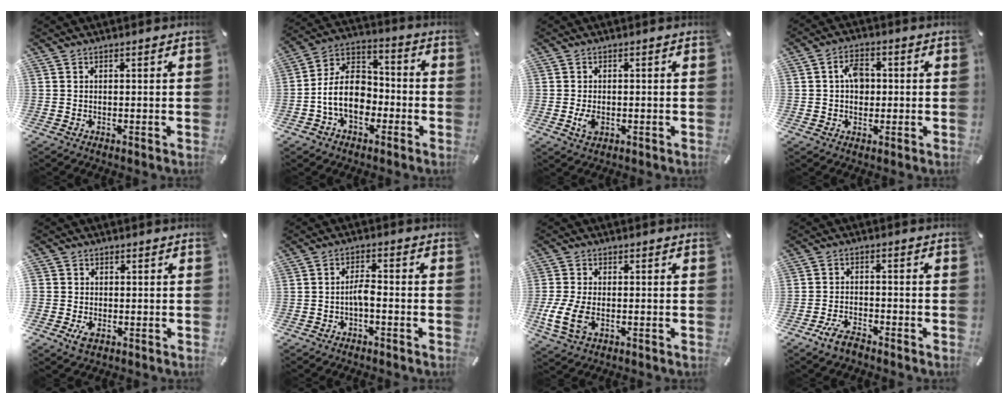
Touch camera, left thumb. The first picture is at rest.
{"total": 12.9, "force": [-4.0, 9.4, 7.9], "torque": [-0.167, 0.024, -0.073]}
{"total": 3.1, "force": [-0.6, 1.8, 2.4], "torque": [-0.063, -0.006, -0.014]}
{"total": 5.6, "force": [0.4, 4.0, 3.9], "torque": [-0.060, 0.006, 0.004]}
{"total": 4.5, "force": [-1.4, 4.1, 1.3], "torque": [-0.020, 0.010, -0.025]}
{"total": 3.8, "force": [-1.5, 1.3, 3.2], "torque": [-0.064, 0.008, -0.030]}
{"total": 7.9, "force": [-2.0, 4.6, 6.2], "torque": [-0.136, -0.004, -0.032]}
{"total": 5.0, "force": [-4.1, 1.7, 2.4], "torque": [-0.055, 0.018, -0.080]}